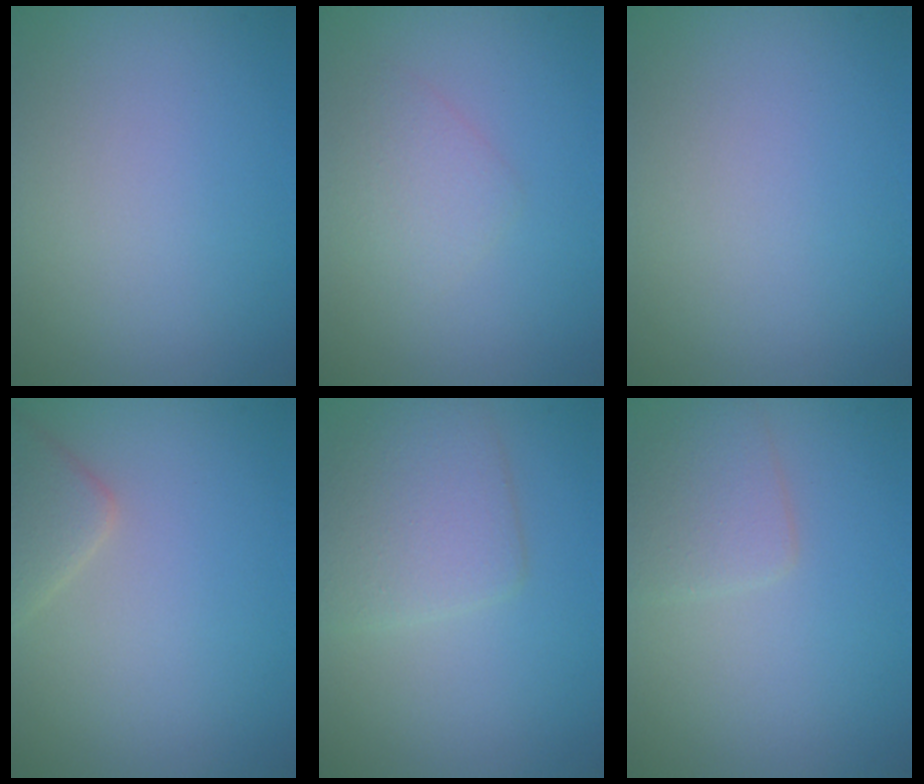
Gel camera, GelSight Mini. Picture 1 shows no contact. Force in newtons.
{"total": 1.8, "press": 1.8, "slide": 0.0}
{"total": 0.0}
{"total": 2.6, "press": 2.6, "slide": 0.2}
{"total": 4.1, "press": 4.1, "slide": 0.1}
{"total": 2.5, "press": 2.5, "slide": 0.1}